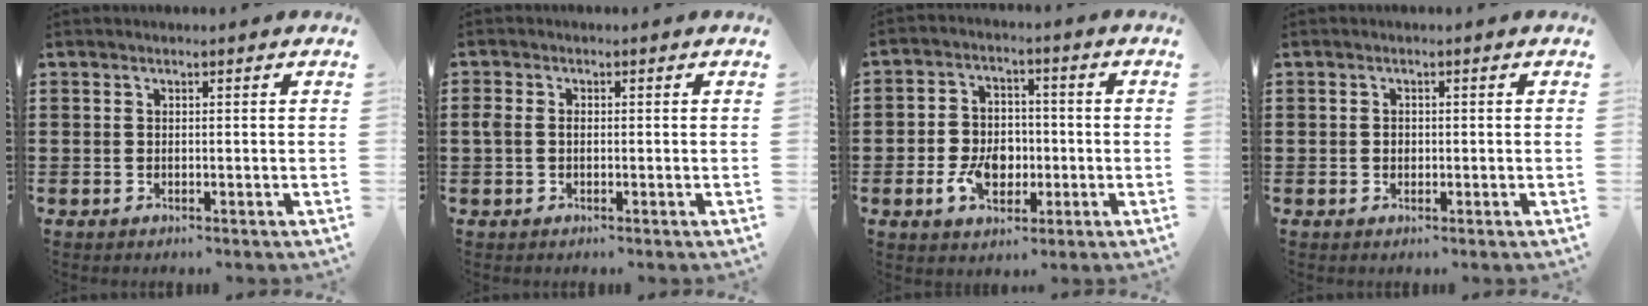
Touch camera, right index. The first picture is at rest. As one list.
[{"total": 1.5, "force": [0.0, 1.1, 1.1], "torque": [-0.030, 0.003, -0.004]}, {"total": 6.8, "force": [-1.7, 4.8, 4.5], "torque": [-0.103, 0.010, -0.034]}, {"total": 0.9, "force": [0.0, 0.7, 0.5], "torque": [-0.012, 0.003, -0.001]}]